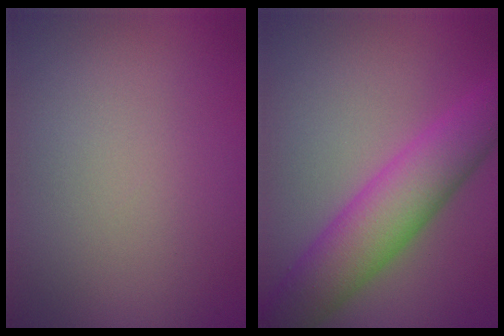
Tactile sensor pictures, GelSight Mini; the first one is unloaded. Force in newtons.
{"total": 6.8, "press": 6.8, "slide": 0.1}